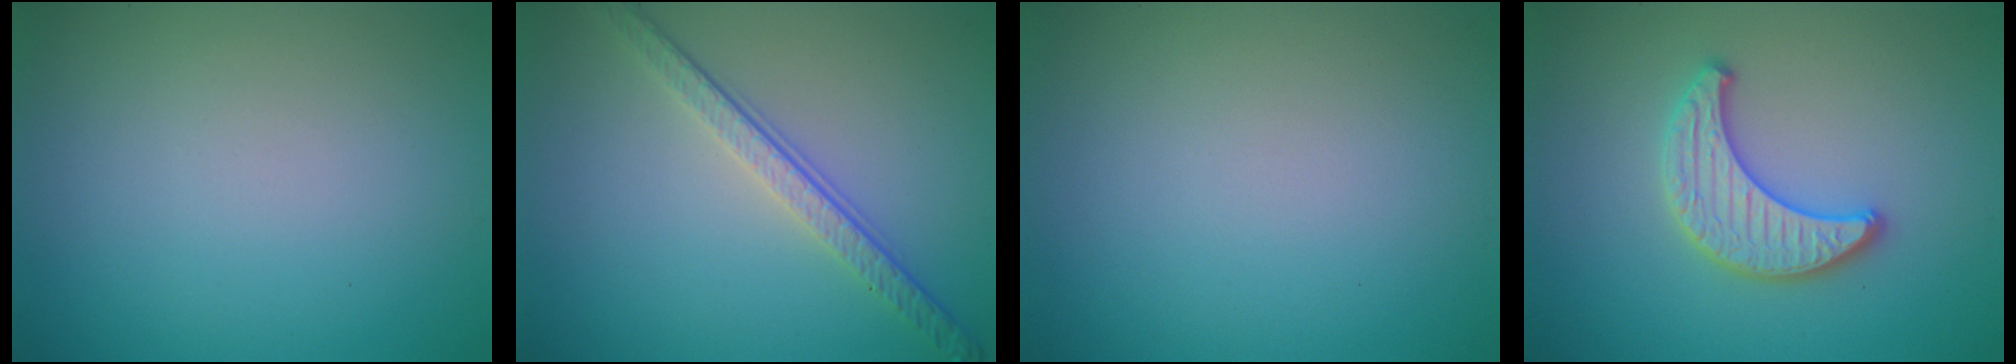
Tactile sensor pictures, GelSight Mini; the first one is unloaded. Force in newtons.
{"total": 3.8, "press": 2.8, "slide": 2.7}
{"total": 0.0}
{"total": 3.3, "press": 3.2, "slide": 0.4}